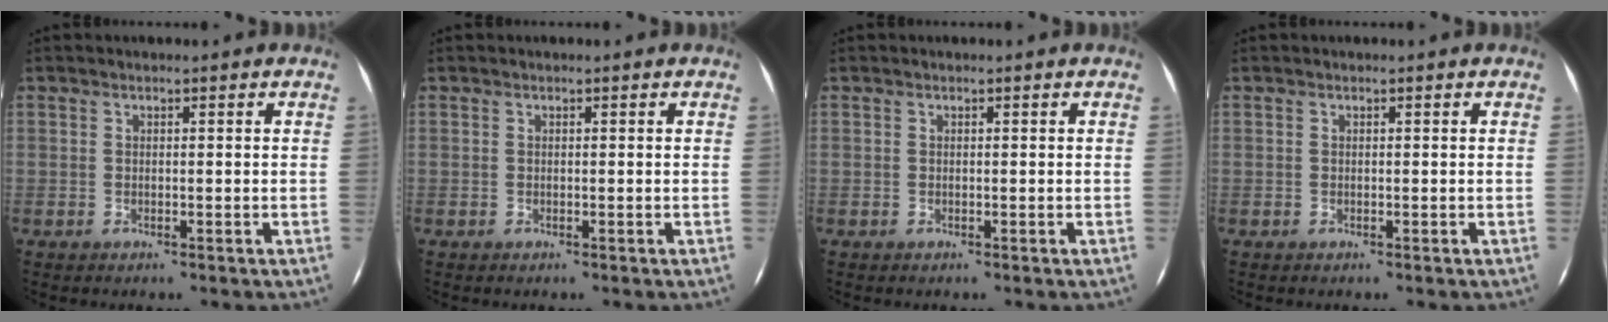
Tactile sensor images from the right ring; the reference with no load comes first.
{"total": 0.0}
{"total": 0.0}
{"total": 0.0}